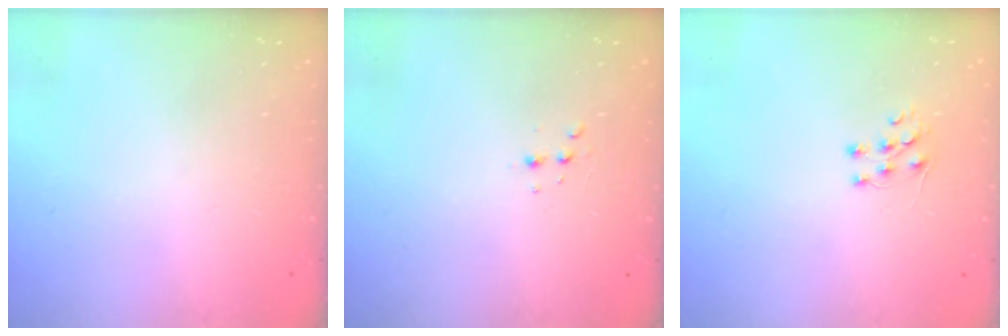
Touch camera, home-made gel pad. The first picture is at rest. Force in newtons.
{"total": 3.1, "press": 3.0, "slide": 0.6}
{"total": 4.7, "press": 4.7, "slide": 0.3}